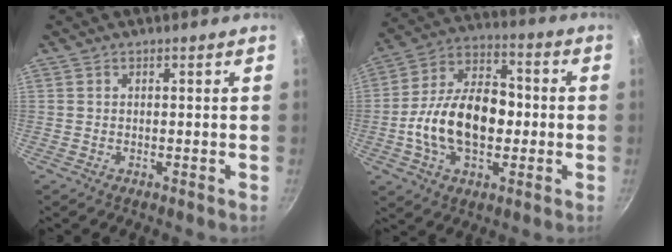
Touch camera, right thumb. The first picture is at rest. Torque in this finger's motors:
{"motor_torque": [1.41, 1.39, 1.15, -0.72, 0.53]}